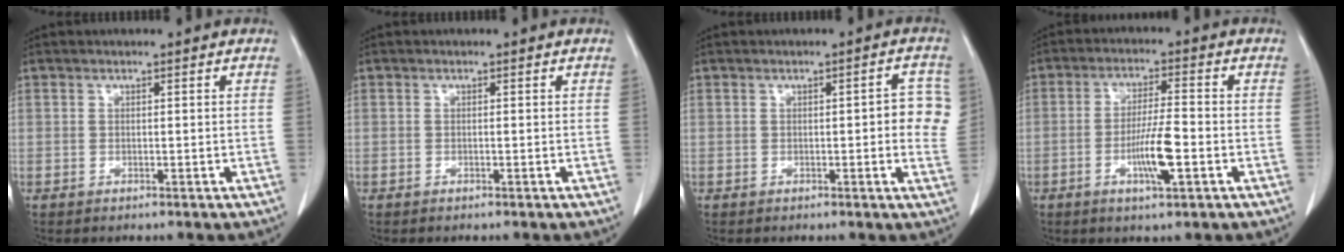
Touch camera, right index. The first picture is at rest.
{"total": 0.0}
{"total": 5.2, "force": [0.5, 1.5, 5.0], "torque": [-0.049, 0.005, 0.001]}
{"total": 6.8, "force": [-2.1, 0.6, 6.4], "torque": [-0.120, -0.003, -0.036]}